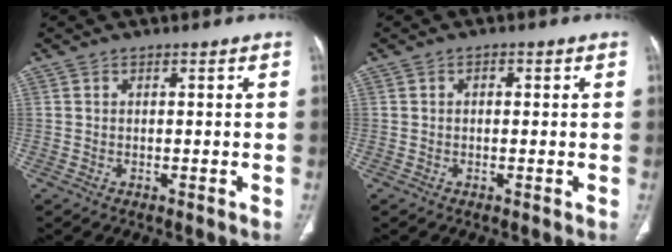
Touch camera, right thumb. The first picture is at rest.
{"total": 1.0, "force": [0.2, 0.7, 0.7], "torque": [-0.003, 0.003, -0.001]}